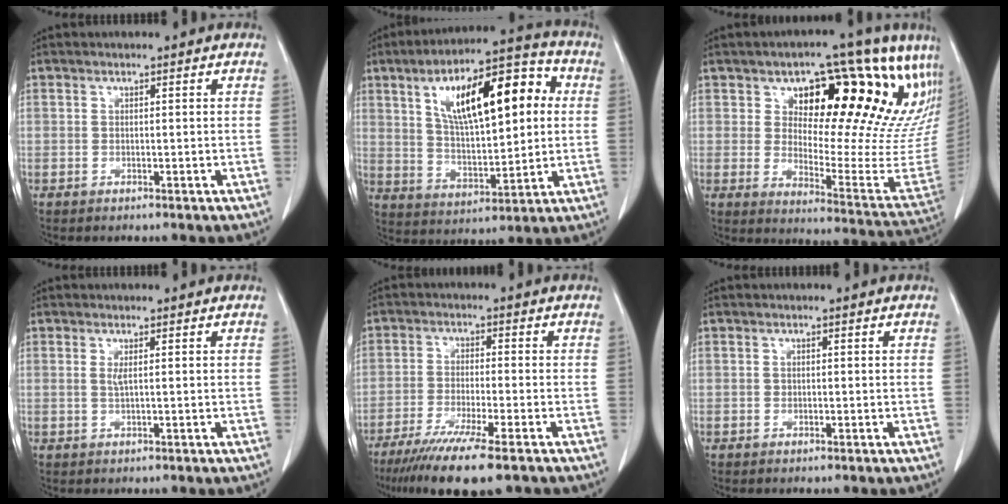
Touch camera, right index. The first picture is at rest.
{"total": 18.3, "force": [5.2, 6.1, 16.5], "torque": [-0.263, 0.034, 0.085]}
{"total": 25.0, "force": [15.8, 8.2, 17.5], "torque": [-0.213, 0.000, 0.204]}
{"total": 1.0, "force": [0.4, -0.1, 1.0], "torque": [-0.026, -0.003, 0.008]}
{"total": 11.4, "force": [-8.1, 0.7, 8.0], "torque": [-0.130, -0.029, -0.129]}
{"total": 0.0}